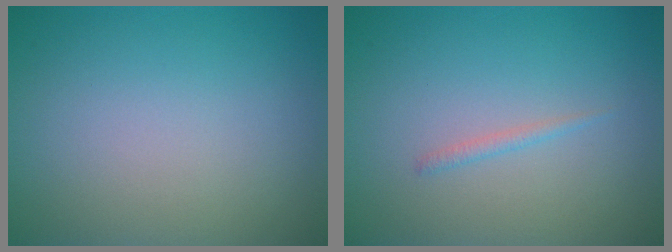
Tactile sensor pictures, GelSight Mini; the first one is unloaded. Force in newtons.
{"total": 0.7, "press": 0.7, "slide": 0.0}